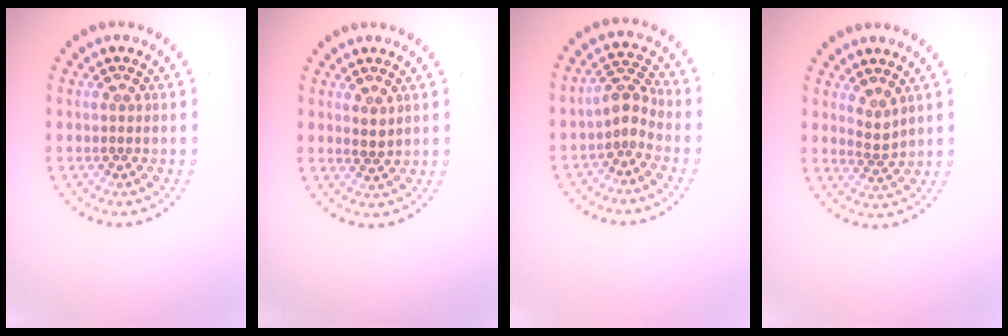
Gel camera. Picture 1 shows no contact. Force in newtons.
{"total": 1.2, "press": 1.0, "slide": 0.6}
{"total": 2.1, "press": 1.5, "slide": 1.5}
{"total": 1.5, "press": 1.0, "slide": 1.1}